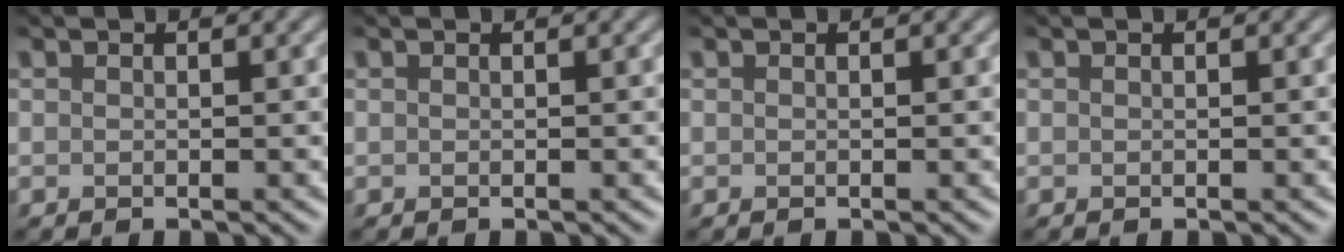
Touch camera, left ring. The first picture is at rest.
{"total": 0.0}
{"total": 0.0}
{"total": 0.0}